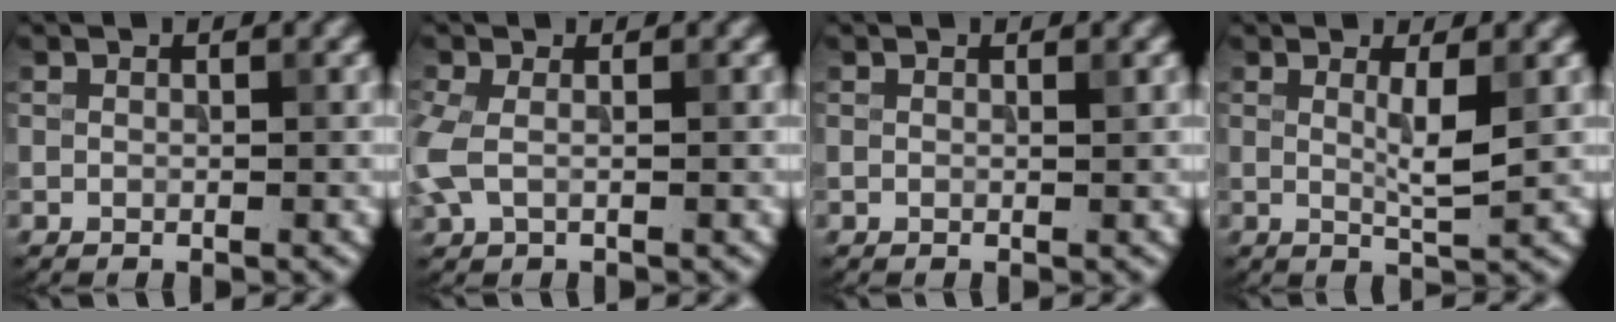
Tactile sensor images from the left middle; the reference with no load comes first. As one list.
[{"total": 2.8, "force": [-0.2, 1.7, 2.2], "torque": [-0.069, -0.002, -0.010]}, {"total": 0.0}, {"total": 2.4, "force": [0.6, 0.3, 2.3], "torque": [-0.041, -0.008, 0.010]}]